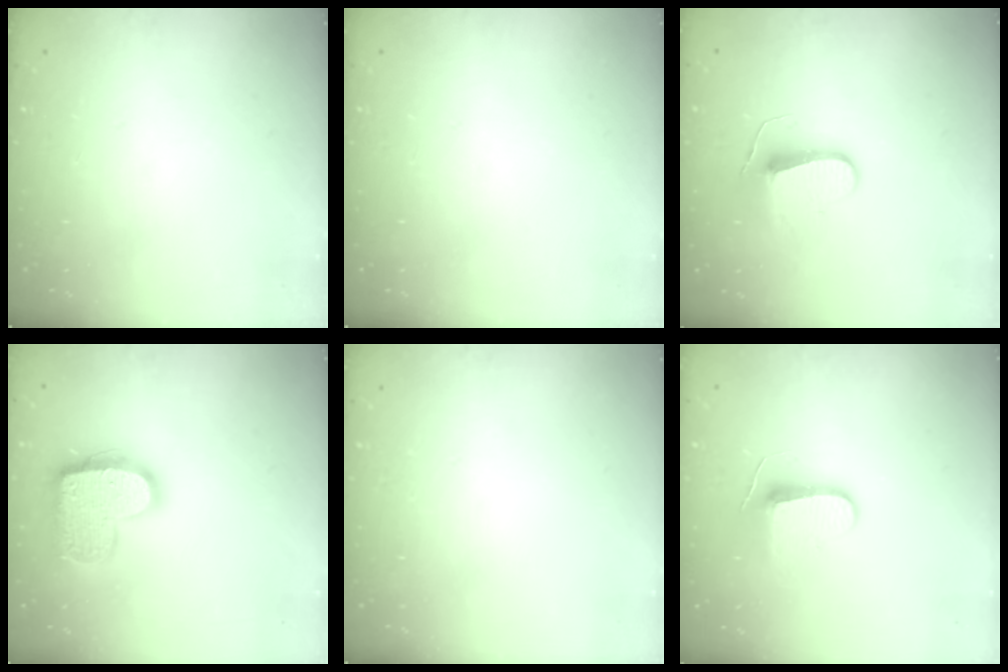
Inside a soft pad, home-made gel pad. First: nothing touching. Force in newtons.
{"total": 0.0}
{"total": 9.3, "press": 9.3, "slide": 0.6}
{"total": 17.2, "press": 17.2, "slide": 0.9}
{"total": 0.0}
{"total": 9.4, "press": 9.3, "slide": 0.9}